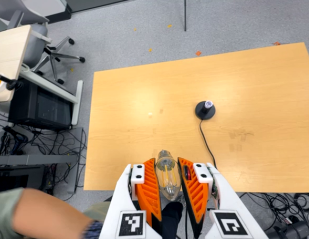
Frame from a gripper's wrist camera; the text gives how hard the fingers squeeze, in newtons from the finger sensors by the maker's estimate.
{"total": 18.1, "left": 19.8, "right": 16.4}